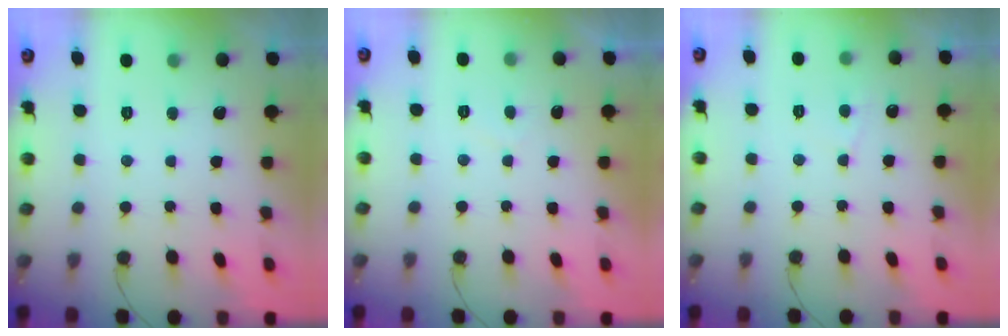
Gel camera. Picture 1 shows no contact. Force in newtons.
{"total": 0.5, "press": 0.1, "slide": 0.5}
{"total": 3.6, "press": 3.6, "slide": 0.3}